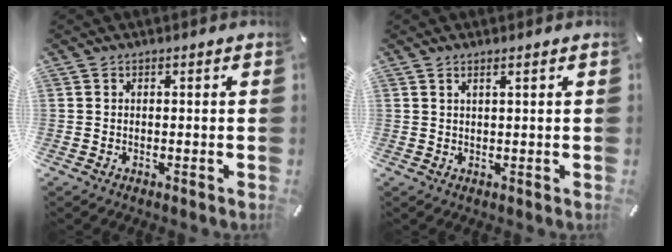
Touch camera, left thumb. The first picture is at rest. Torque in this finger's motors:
{"motor_torque": [-0.16, -0.21, 0.00, 0.13, -0.02]}